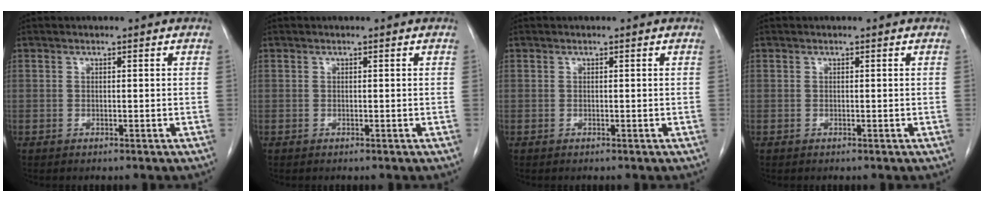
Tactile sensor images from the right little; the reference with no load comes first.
{"total": 0.0}
{"total": 0.0}
{"total": 0.0}